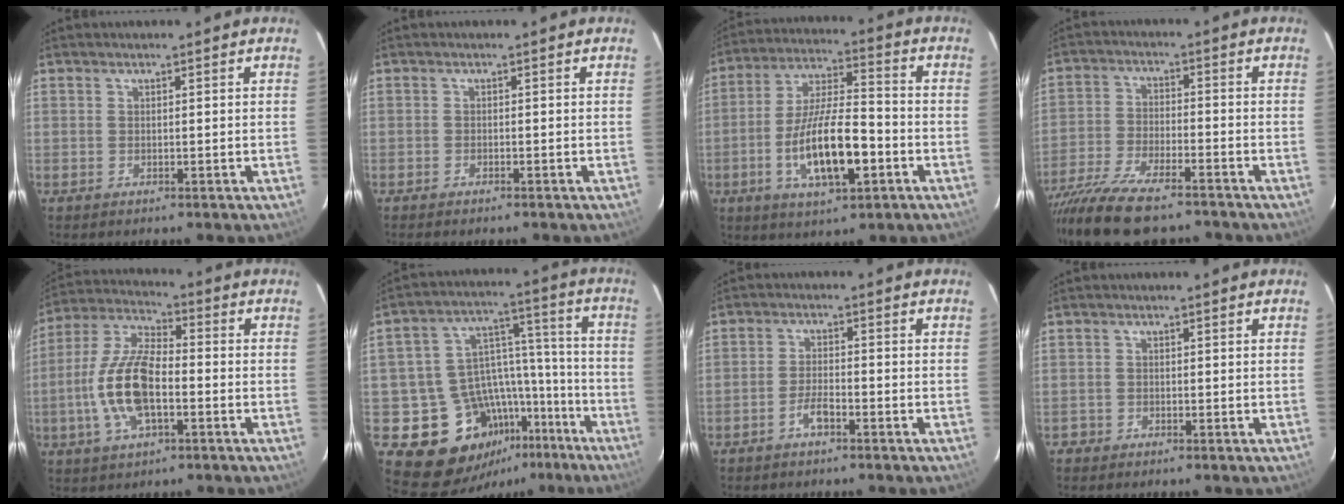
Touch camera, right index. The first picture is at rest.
{"total": 1.7, "force": [-1.5, 0.5, 0.6], "torque": [-0.021, -0.005, -0.028]}
{"total": 14.8, "force": [-5.0, 4.7, 13.2], "torque": [-0.256, -0.002, -0.083]}
{"total": 18.5, "force": [-15.0, 5.0, 9.7], "torque": [-0.208, -0.048, -0.258]}
{"total": 13.7, "force": [-3.5, 5.8, 11.9], "torque": [-0.256, 0.004, -0.069]}
{"total": 18.8, "force": [-11.5, 13.1, 7.0], "torque": [-0.132, 0.070, -0.140]}
{"total": 3.3, "force": [-2.3, 1.0, 2.1], "torque": [-0.052, 0.007, -0.045]}
{"total": 1.5, "force": [-0.8, 1.3, -0.1], "torque": [-0.002, 0.006, -0.014]}